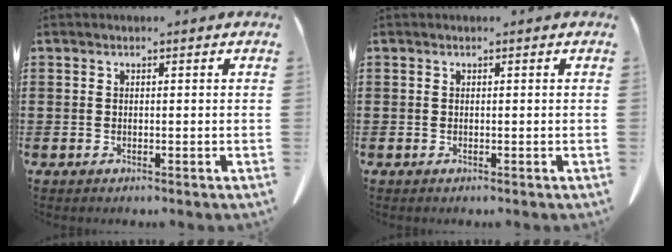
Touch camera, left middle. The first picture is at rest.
{"total": 0.0}